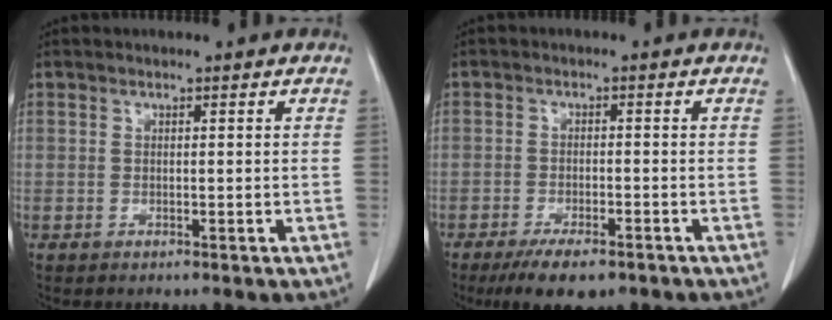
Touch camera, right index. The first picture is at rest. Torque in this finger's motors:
{"motor_torque": [-0.29, -0.57, -0.12, -0.07]}